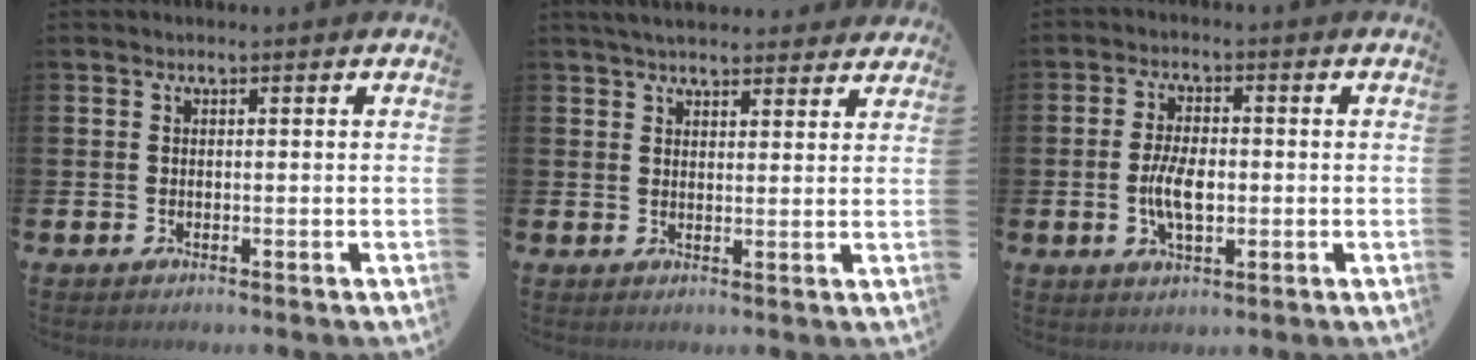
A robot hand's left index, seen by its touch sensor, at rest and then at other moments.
{"total": 4.1, "force": [4.0, 0.8, 0.9], "torque": [-0.025, -0.013, 0.074]}
{"total": 5.3, "force": [-0.6, 2.6, 4.6], "torque": [-0.078, -0.001, -0.014]}